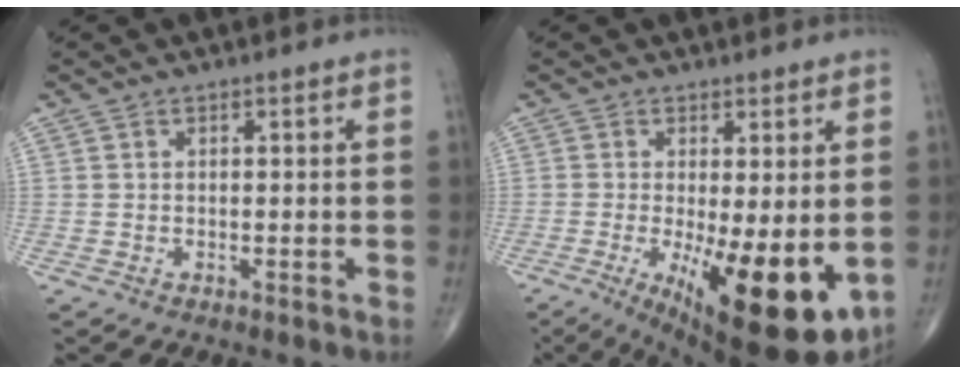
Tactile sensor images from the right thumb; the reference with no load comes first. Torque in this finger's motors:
{"motor_torque": [1.67, 3.34, 0.43, -0.23, 0.46]}